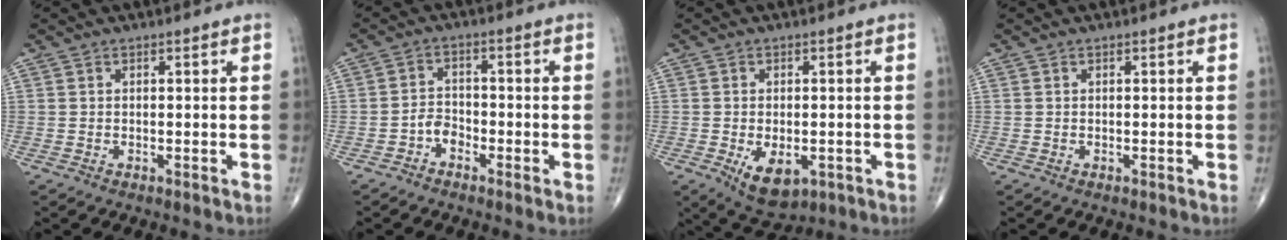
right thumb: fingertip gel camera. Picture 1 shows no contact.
{"total": 3.0, "force": [-1.9, 1.9, 1.3], "torque": [-0.011, 0.013, -0.042]}
{"total": 7.7, "force": [-2.4, 4.3, 5.9], "torque": [-0.084, -0.004, -0.025]}
{"total": 0.0}